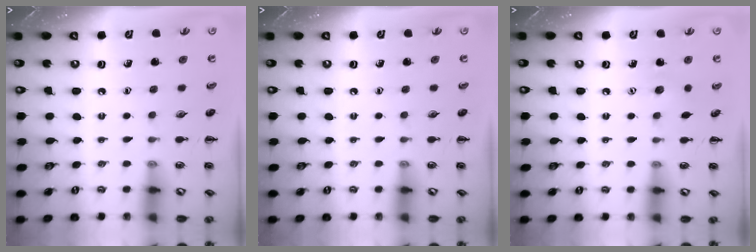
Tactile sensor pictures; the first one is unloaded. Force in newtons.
{"total": 0.0}
{"total": 3.0, "press": 2.9, "slide": 0.6}